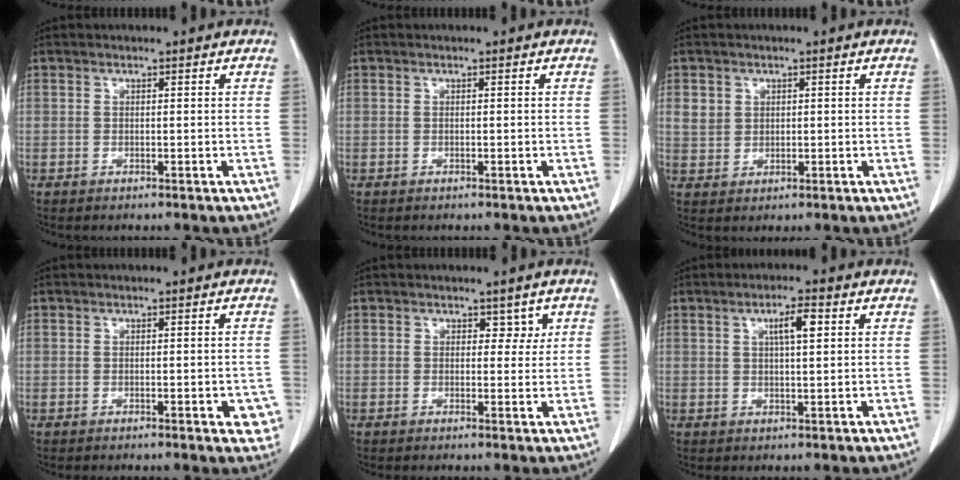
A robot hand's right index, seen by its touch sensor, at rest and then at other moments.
{"total": 0.0}
{"total": 3.1, "force": [1.2, 2.8, 0.8], "torque": [-0.011, 0.002, 0.028]}
{"total": 3.7, "force": [-1.1, 1.5, 3.2], "torque": [-0.016, 0.002, -0.008]}
{"total": 2.3, "force": [1.1, 1.6, 1.2], "torque": [-0.004, 0.000, 0.012]}
{"total": 4.1, "force": [1.5, 0.6, 3.7], "torque": [-0.064, 0.003, 0.025]}